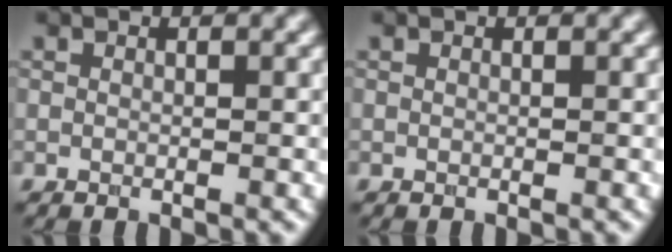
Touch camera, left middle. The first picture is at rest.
{"total": 0.0}